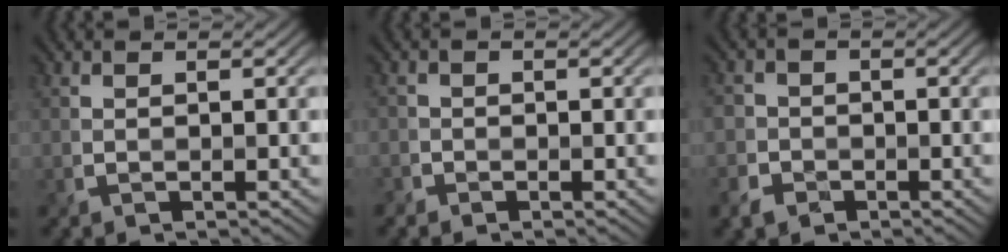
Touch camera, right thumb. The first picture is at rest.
{"total": 1.5, "force": [-0.9, 1.1, -0.5], "torque": [0.024, -0.001, -0.024]}
{"total": 3.8, "force": [-1.8, 3.3, 0.2], "torque": [0.002, -0.002, -0.062]}